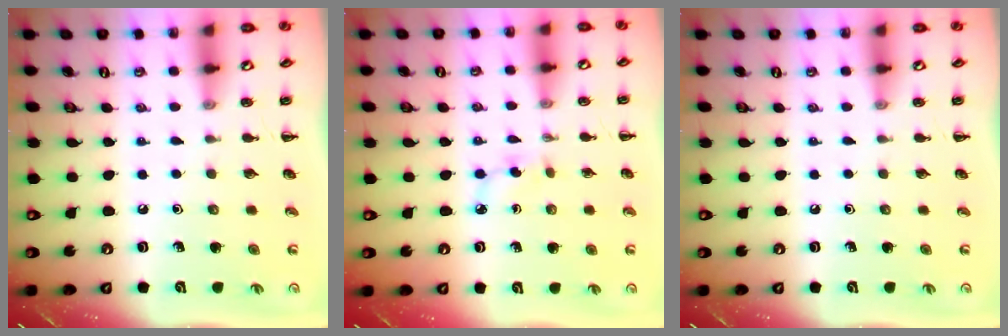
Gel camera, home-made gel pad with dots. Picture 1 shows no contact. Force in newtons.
{"total": 4.1, "press": 3.9, "slide": 1.2}
{"total": 0.0}